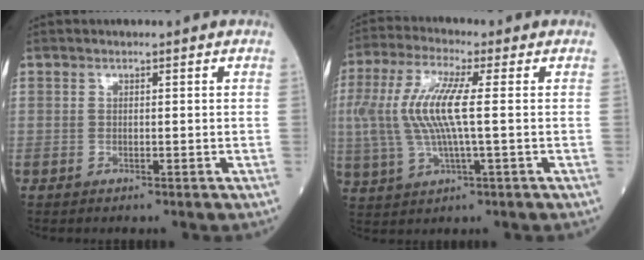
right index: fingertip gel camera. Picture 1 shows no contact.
{"total": 10.8, "force": [0.8, 1.8, 10.6], "torque": [-0.242, 0.013, 0.014]}